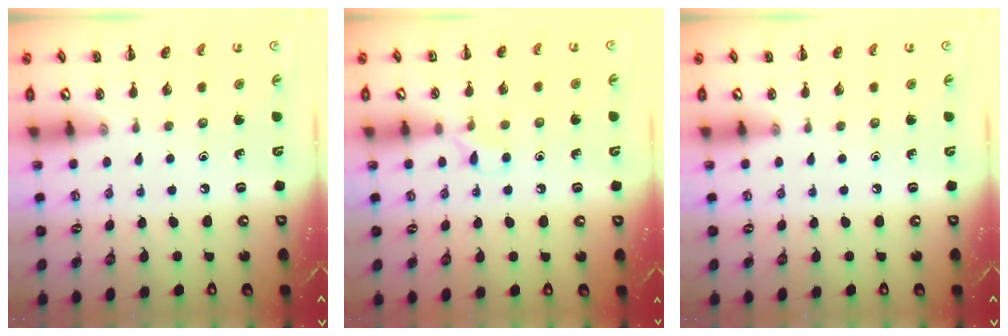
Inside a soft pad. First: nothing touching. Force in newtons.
{"total": 5.0, "press": 4.7, "slide": 1.4}
{"total": 0.0}